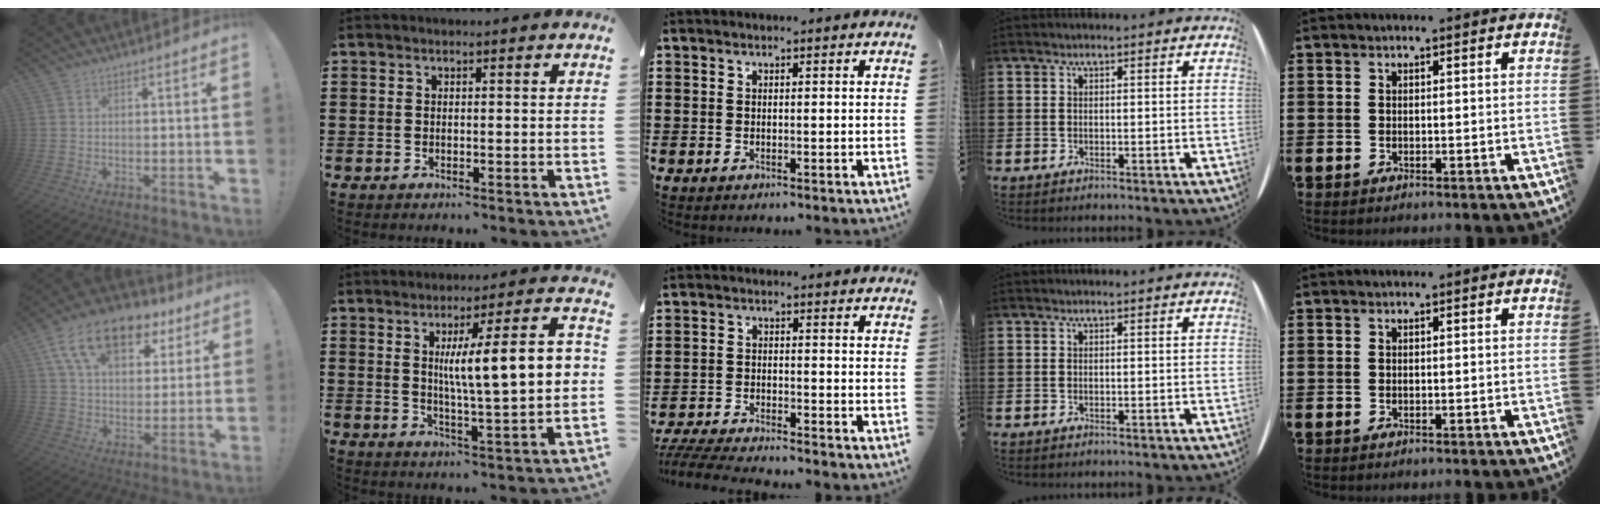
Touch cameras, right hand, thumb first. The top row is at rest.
{"thumb": {"total": 18.1, "force": [10.1, 10.3, 10.9], "torque": [-0.185, -0.047, 0.182]}, "index": {"total": 11.9, "force": [2.1, 2.2, 11.5], "torque": [-0.186, 0.001, 0.026]}, "middle": {"total": 4.8, "force": [-4.6, 0.0, 1.1], "torque": [-0.037, -0.014, -0.099]}}